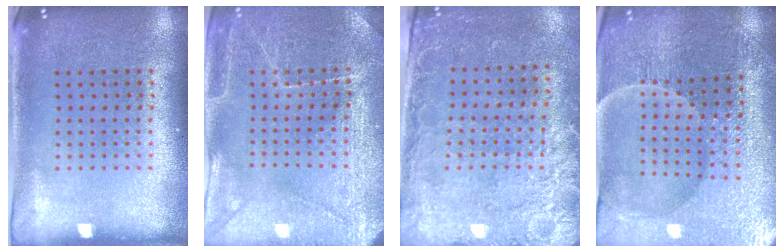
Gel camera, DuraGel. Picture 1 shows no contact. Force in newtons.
{"total": 3.2, "press": 3.2, "slide": 0.4}
{"total": 2.6, "press": 2.3, "slide": 1.3}
{"total": 4.1, "press": 4.0, "slide": 0.5}